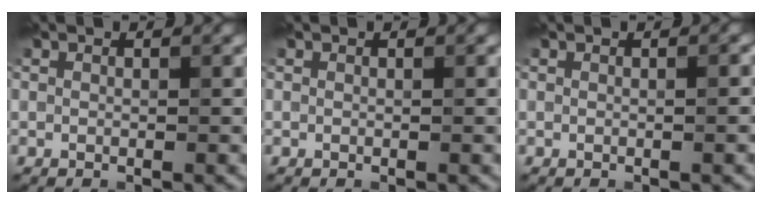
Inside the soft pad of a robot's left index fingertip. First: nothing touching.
{"total": 0.0}
{"total": 1.5, "force": [0.0, 0.4, 1.5], "torque": [-0.012, 0.005, -0.004]}